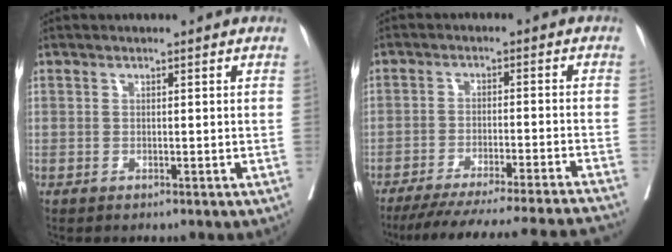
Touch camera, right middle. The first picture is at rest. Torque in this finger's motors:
{"motor_torque": [1.06, -1.08, 0.15, 0.07]}